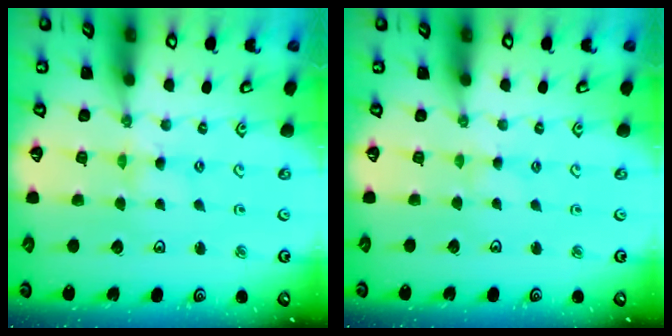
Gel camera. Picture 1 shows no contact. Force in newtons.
{"total": 0.9, "press": 0.9, "slide": 0.2}